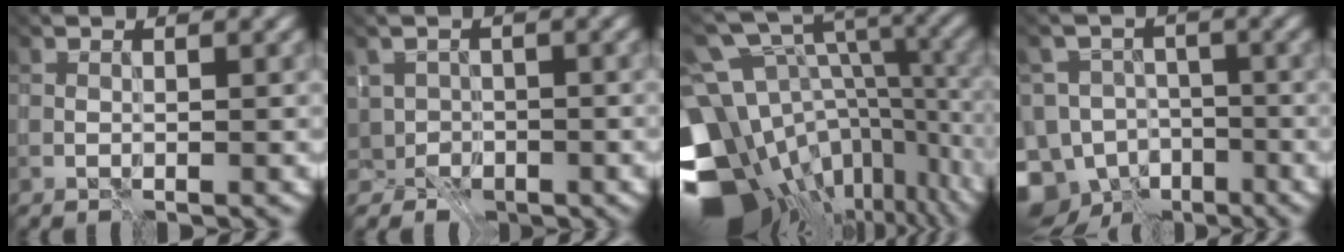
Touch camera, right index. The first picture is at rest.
{"total": 3.6, "force": [-1.2, 3.4, 0.1], "torque": [0.013, 0.004, -0.024]}
{"total": 16.1, "force": [-6.9, 11.0, 9.6], "torque": [-0.190, 0.031, -0.086]}
{"total": 9.3, "force": [-5.4, 7.4, 1.3], "torque": [-0.008, -0.001, -0.107]}